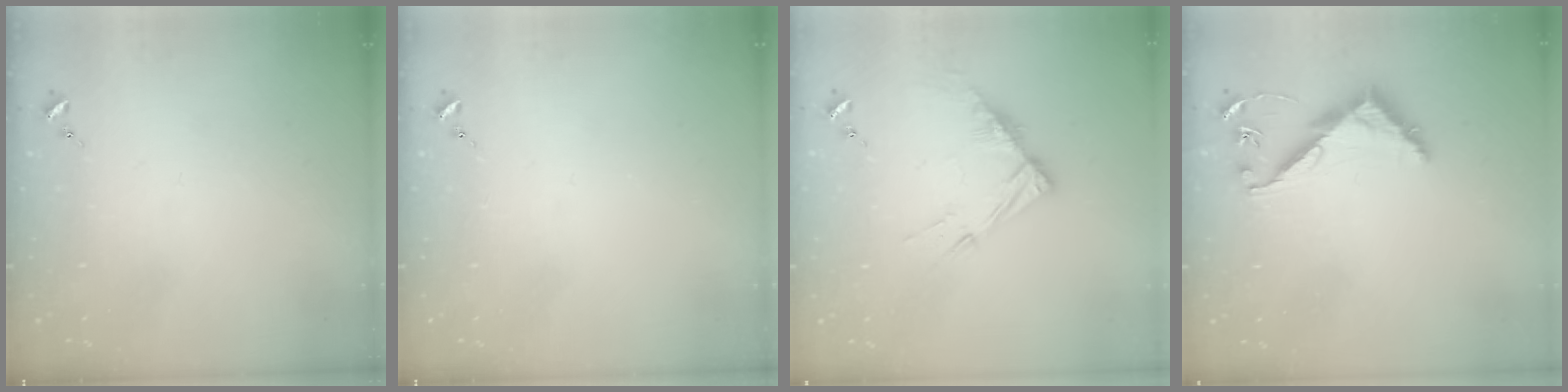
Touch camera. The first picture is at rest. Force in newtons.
{"total": 0.0}
{"total": 10.5, "press": 10.4, "slide": 1.0}
{"total": 7.5, "press": 7.5, "slide": 0.5}